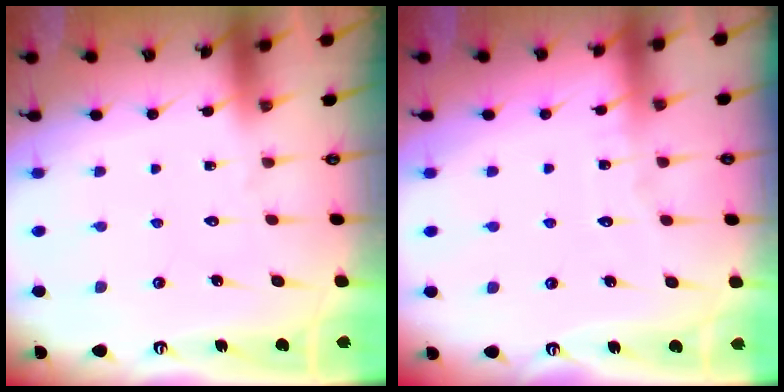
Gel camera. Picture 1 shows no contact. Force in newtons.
{"total": 2.5, "press": 2.5, "slide": 0.2}